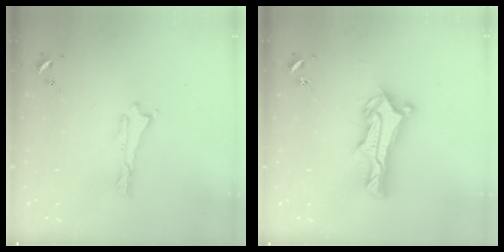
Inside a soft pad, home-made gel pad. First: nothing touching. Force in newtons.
{"total": 8.8, "press": 8.7, "slide": 0.7}